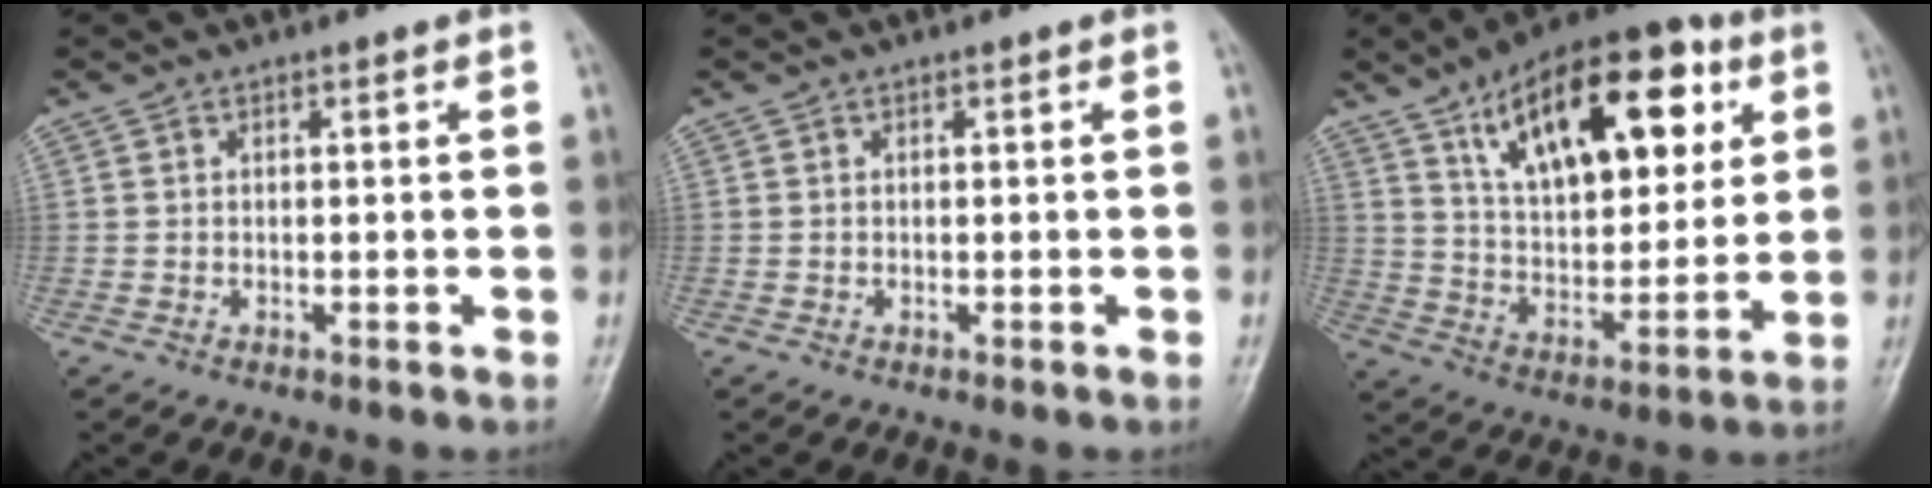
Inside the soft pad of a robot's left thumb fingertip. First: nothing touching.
{"total": 0.0}
{"total": 22.9, "force": [9.8, 11.1, 17.4], "torque": [-0.228, -0.024, 0.162]}